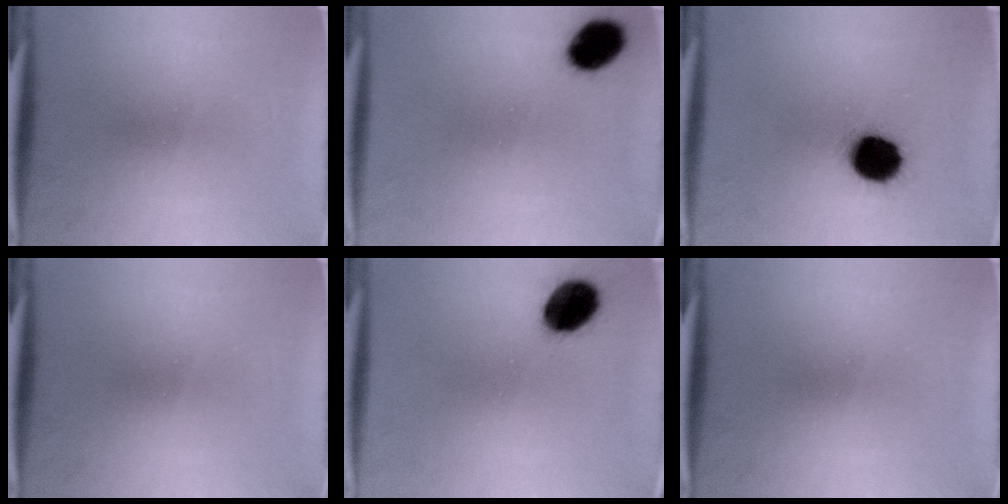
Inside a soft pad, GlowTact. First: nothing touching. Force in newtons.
{"total": 8.7}
{"total": 12.3}
{"total": 0.0}
{"total": 10.2}
{"total": 0.0}